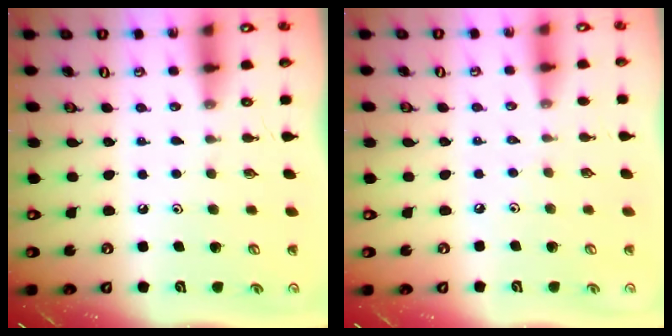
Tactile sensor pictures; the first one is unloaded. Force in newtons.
{"total": 1.5, "press": 1.5, "slide": 0.4}